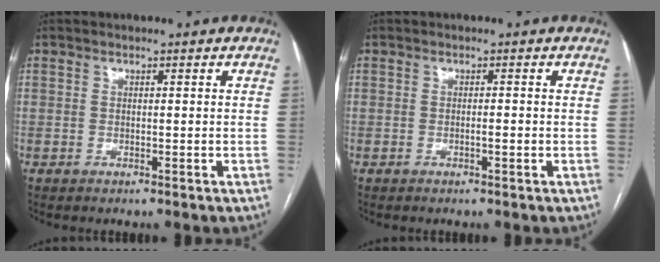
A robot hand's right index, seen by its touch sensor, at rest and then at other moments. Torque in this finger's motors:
{"motor_torque": [0.38, -0.05, 0.03, 0.03]}